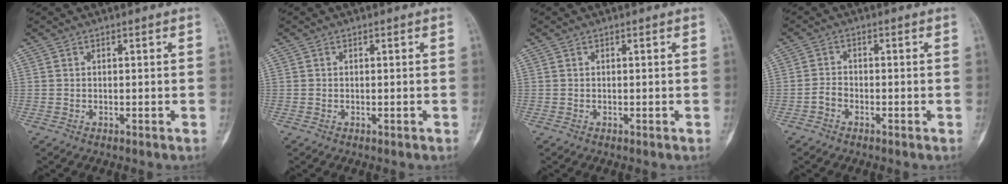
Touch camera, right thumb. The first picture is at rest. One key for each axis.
{"total": 0.0}
{"total": 0.0}
{"total": 1.9, "fx": -1.1, "fy": 1.2, "fz": 0.9, "tx": -0.011, "ty": 0.011, "tz": -0.026}